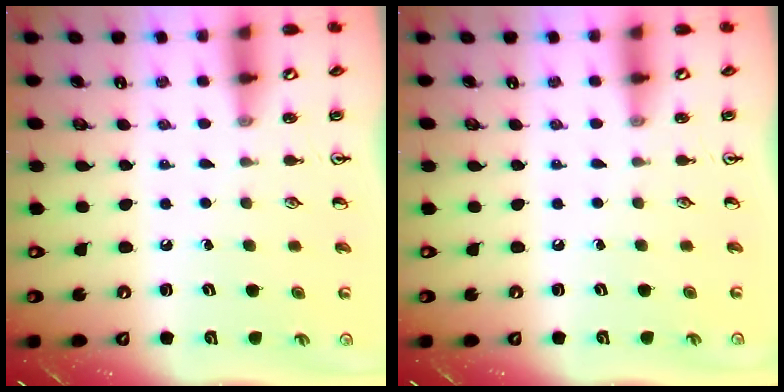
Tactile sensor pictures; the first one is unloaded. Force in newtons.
{"total": 0.0}